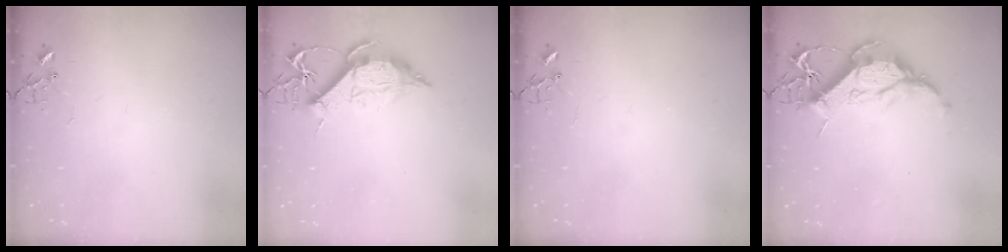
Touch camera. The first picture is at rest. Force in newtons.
{"total": 11.6, "press": 11.5, "slide": 0.8}
{"total": 0.0}
{"total": 14.3, "press": 14.2, "slide": 1.5}